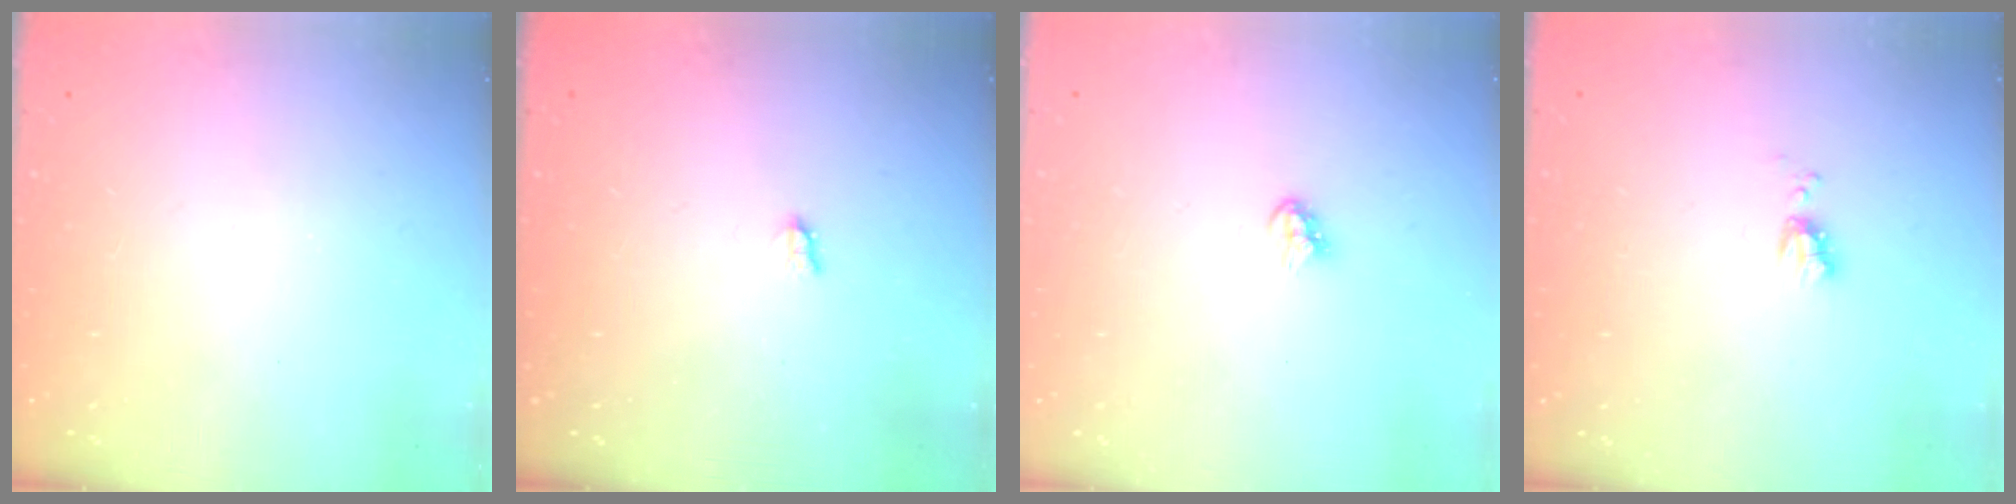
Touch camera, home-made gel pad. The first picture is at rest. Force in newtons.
{"total": 1.7, "press": 1.6, "slide": 0.3}
{"total": 3.4, "press": 3.4, "slide": 0.3}
{"total": 4.3, "press": 4.2, "slide": 0.7}